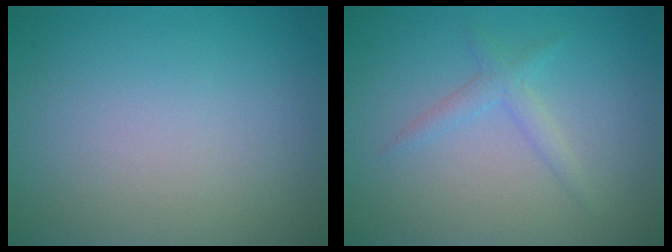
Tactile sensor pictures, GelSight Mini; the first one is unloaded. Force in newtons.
{"total": 1.6, "press": 1.6, "slide": 0.1}